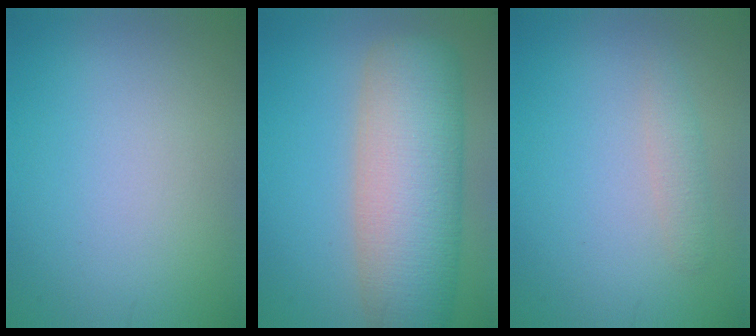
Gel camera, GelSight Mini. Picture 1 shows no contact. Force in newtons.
{"total": 11.2, "press": 11.2, "slide": 0.6}
{"total": 1.4, "press": 1.4, "slide": 0.0}